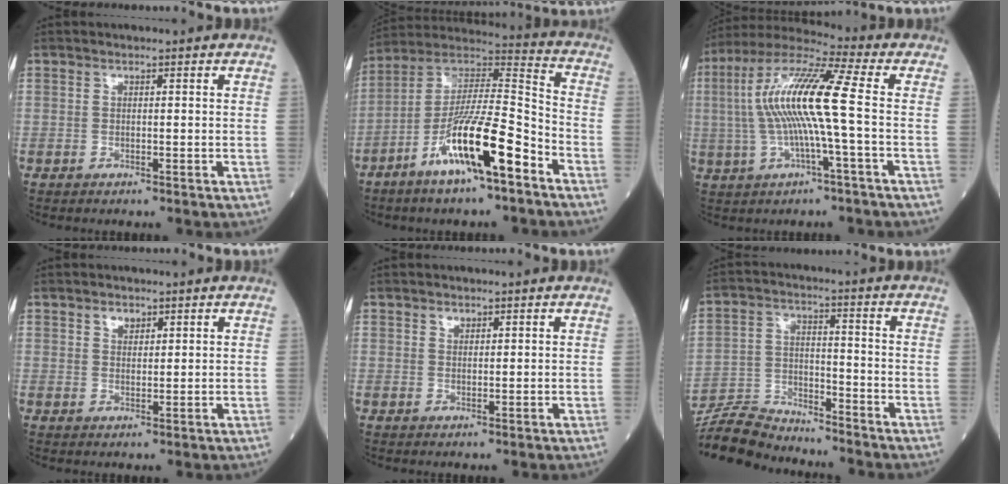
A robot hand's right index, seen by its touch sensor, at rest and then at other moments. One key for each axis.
{"total": 16.1, "fx": -8.1, "fy": 1.9, "fz": 13.8, "tx": -0.258, "ty": -0.004, "tz": -0.145}
{"total": 13.7, "fx": 0.0, "fy": 0.3, "fz": 13.7, "tx": -0.273, "ty": 0.021, "tz": -0.011}
{"total": 2.0, "fx": 1.3, "fy": 1.2, "fz": 1.0, "tx": -0.015, "ty": 0.001, "tz": 0.023}
{"total": 1.1, "fx": 0.8, "fy": 0.7, "fz": 0.4, "tx": -0.005, "ty": -0.003, "tz": 0.012}
{"total": 9.6, "fx": -9.5, "fy": 0.8, "fz": 0.9, "tx": -0.025, "ty": 0.004, "tz": -0.182}